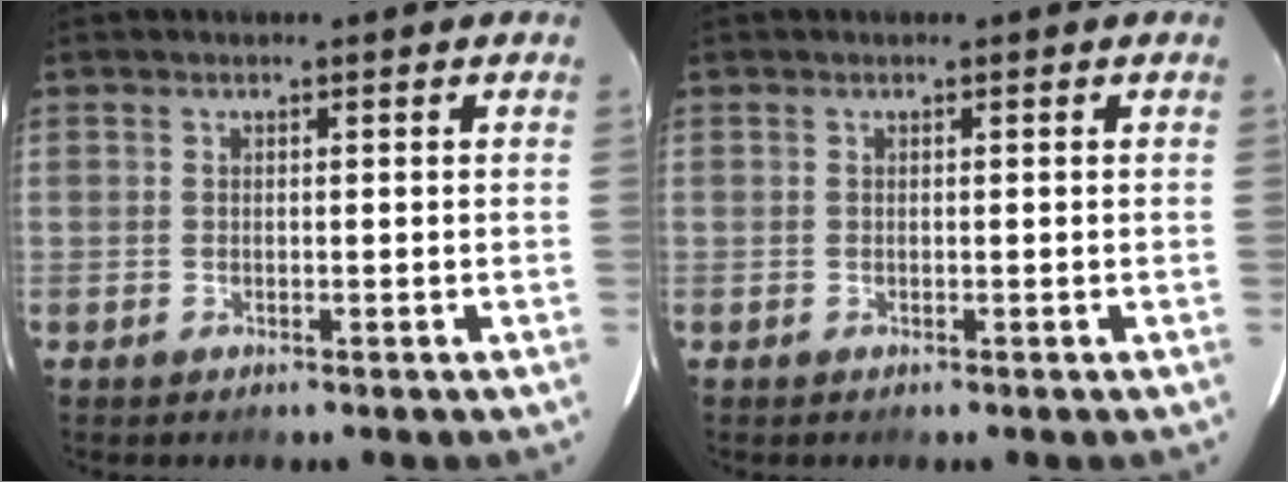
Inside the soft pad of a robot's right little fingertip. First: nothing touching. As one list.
[{"total": 0.0}]